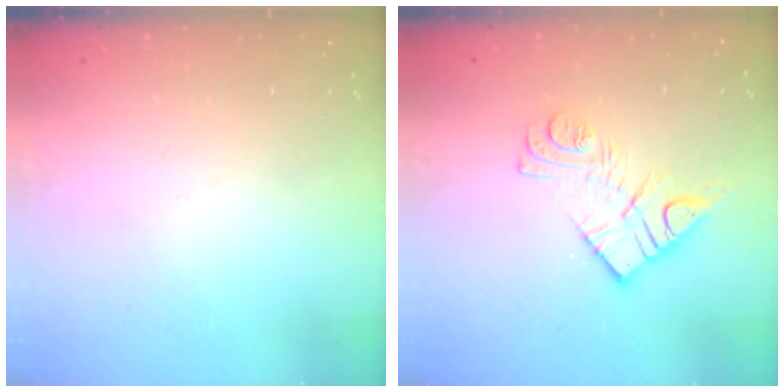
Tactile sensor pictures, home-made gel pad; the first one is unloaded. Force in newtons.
{"total": 11.5, "press": 11.5, "slide": 0.6}